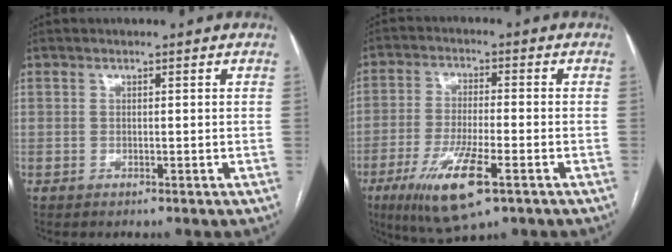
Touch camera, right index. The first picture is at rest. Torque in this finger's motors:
{"motor_torque": [0.35, -0.45, 0.07, -0.03]}